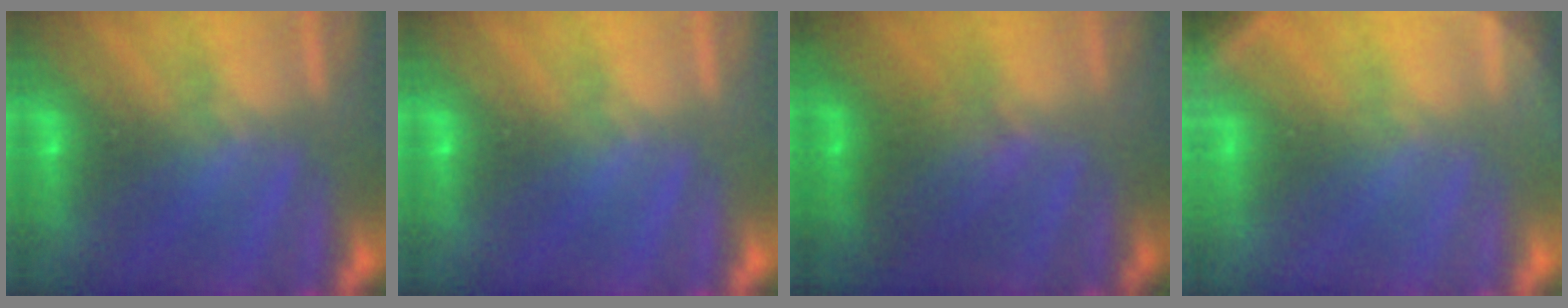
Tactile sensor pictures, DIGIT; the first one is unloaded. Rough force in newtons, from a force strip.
{"total": 0.0}
{"total": 2.0}
{"total": 3.3}